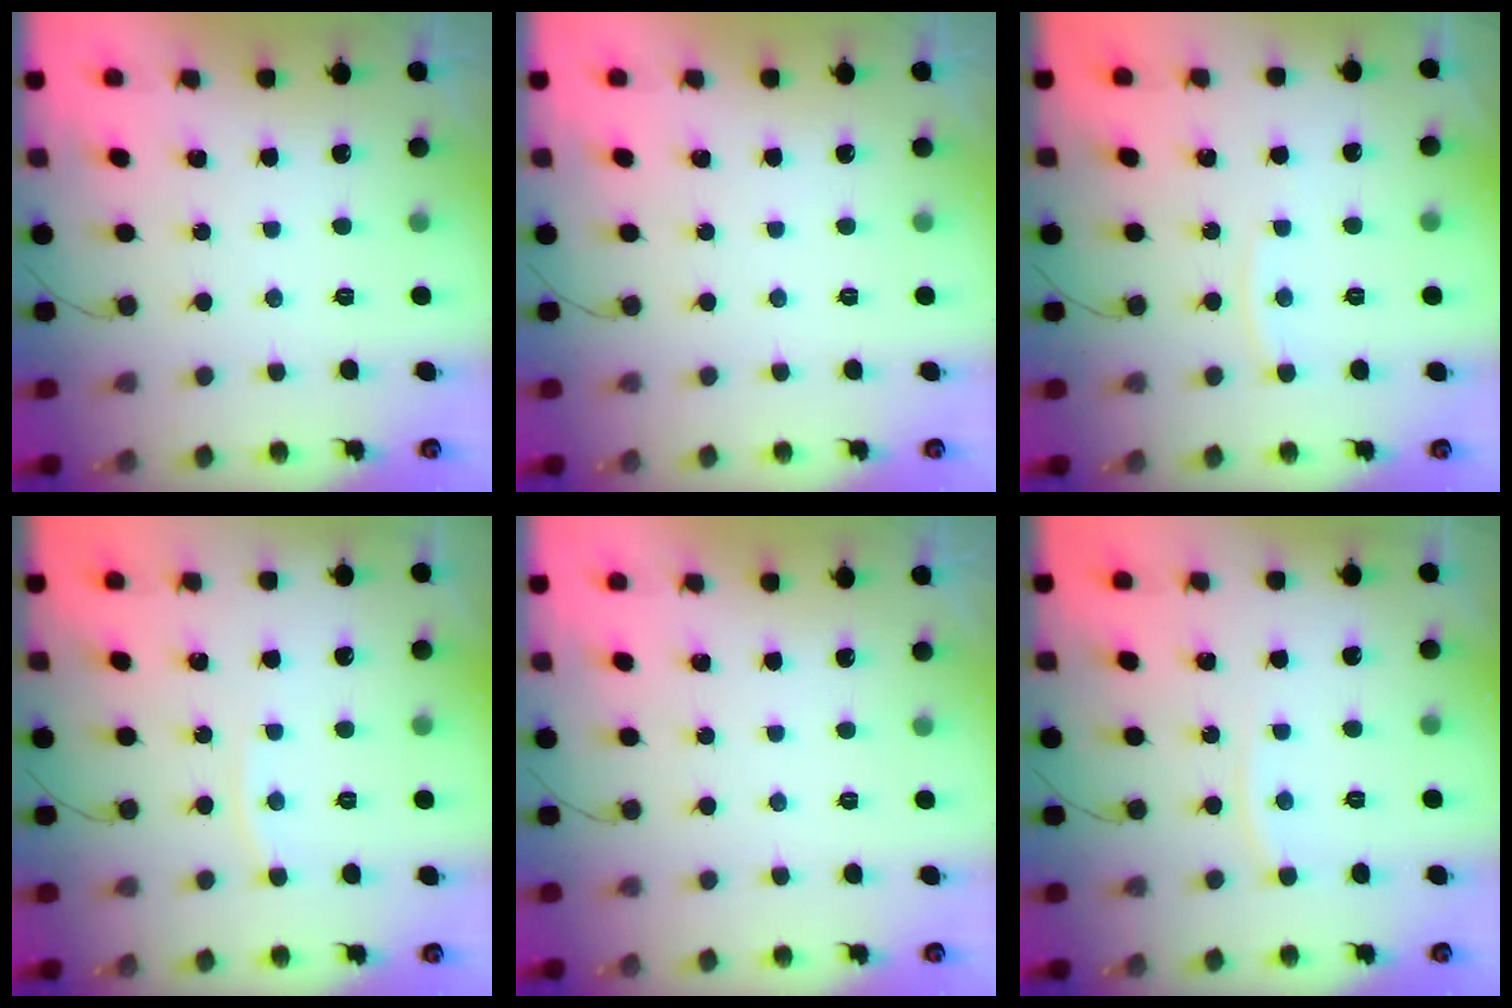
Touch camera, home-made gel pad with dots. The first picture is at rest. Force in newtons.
{"total": 0.0}
{"total": 2.7, "press": 2.7, "slide": 0.4}
{"total": 3.9, "press": 3.8, "slide": 0.6}
{"total": 0.0}
{"total": 3.1, "press": 3.1, "slide": 0.3}